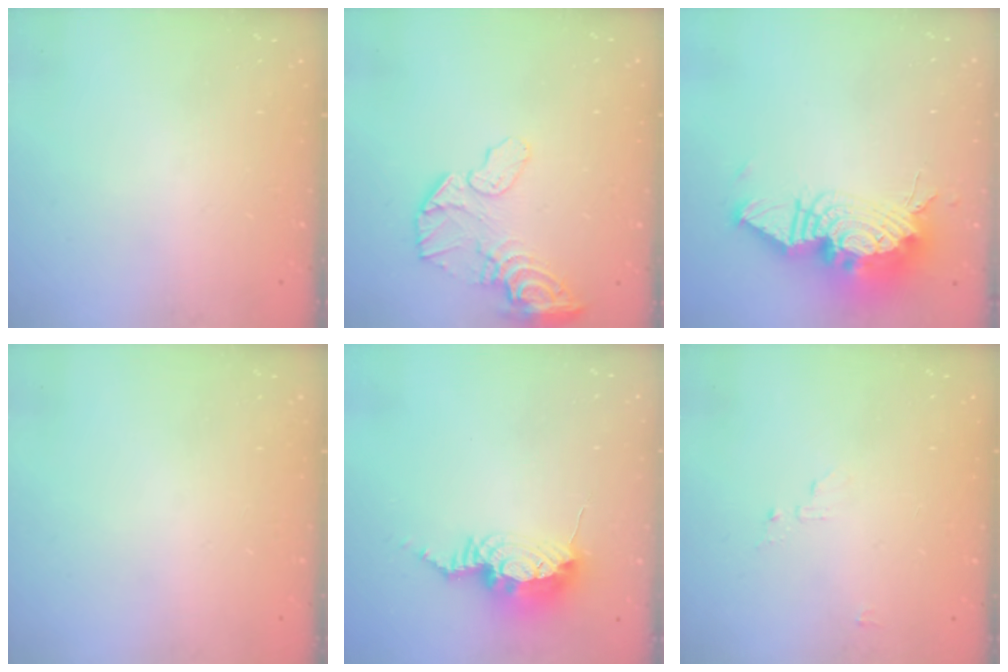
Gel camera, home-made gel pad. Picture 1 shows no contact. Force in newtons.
{"total": 11.4, "press": 11.3, "slide": 1.0}
{"total": 19.0, "press": 18.9, "slide": 1.8}
{"total": 0.0}
{"total": 10.3, "press": 10.2, "slide": 1.0}
{"total": 4.0, "press": 3.9, "slide": 0.3}